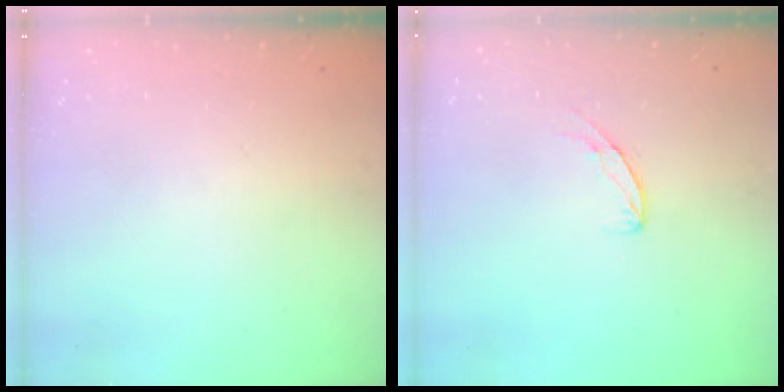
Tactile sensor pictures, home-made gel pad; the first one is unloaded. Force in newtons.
{"total": 5.2, "press": 5.2, "slide": 0.3}